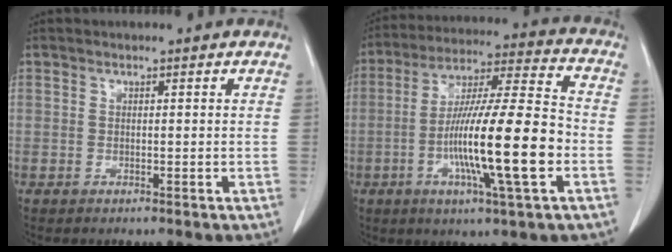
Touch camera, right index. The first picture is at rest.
{"total": 17.9, "force": [-4.5, 0.8, 17.3], "torque": [-0.308, -0.006, -0.080]}